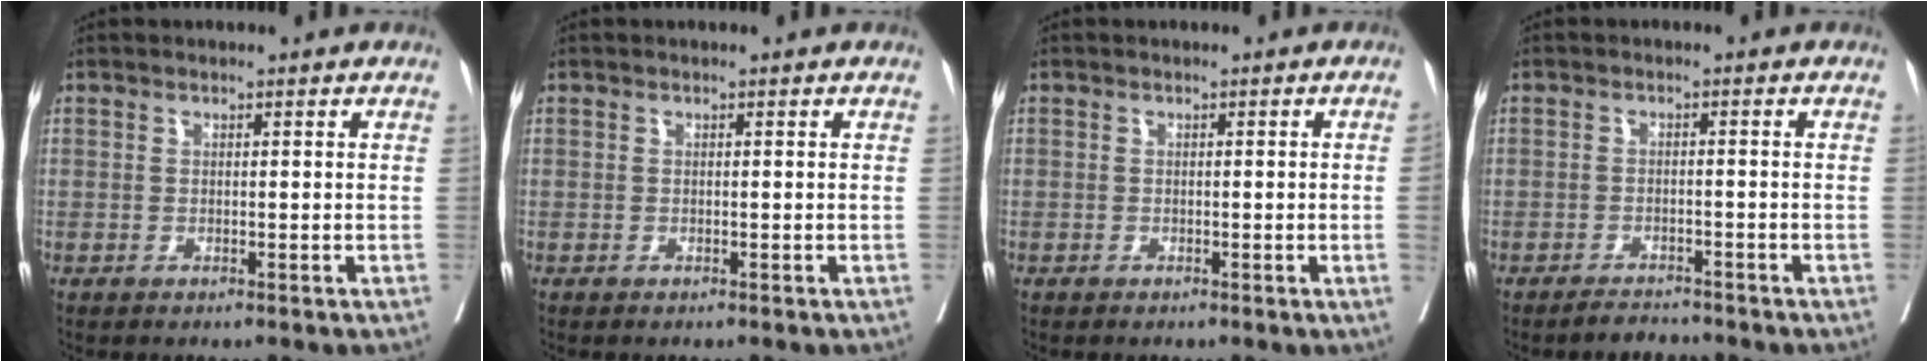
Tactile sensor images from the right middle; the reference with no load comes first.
{"total": 0.0}
{"total": 1.1, "force": [-0.1, -0.4, 1.0], "torque": [-0.010, -0.001, -0.001]}
{"total": 2.3, "force": [-2.3, 0.3, 0.3], "torque": [-0.010, -0.008, -0.037]}